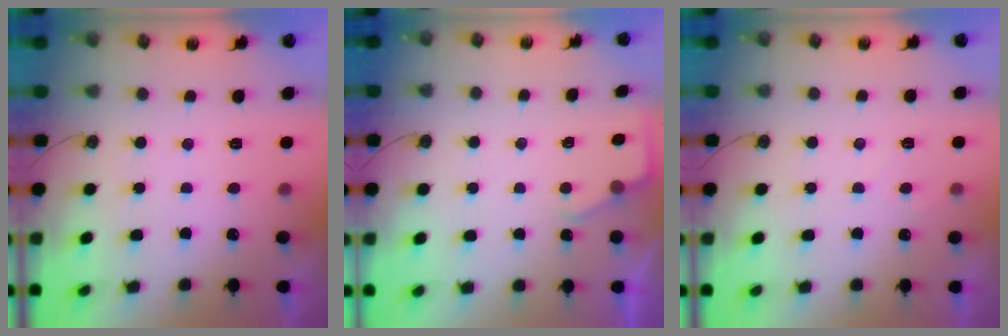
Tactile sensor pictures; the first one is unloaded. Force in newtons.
{"total": 2.7, "press": 2.7, "slide": 0.4}
{"total": 3.6, "press": 3.6, "slide": 0.4}